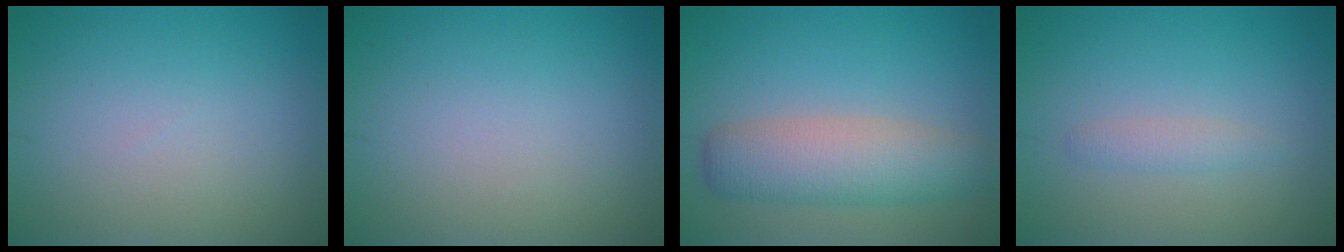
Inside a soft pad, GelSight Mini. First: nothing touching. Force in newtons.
{"total": 0.0}
{"total": 5.5, "press": 5.5, "slide": 0.2}
{"total": 1.3, "press": 1.3, "slide": 0.1}